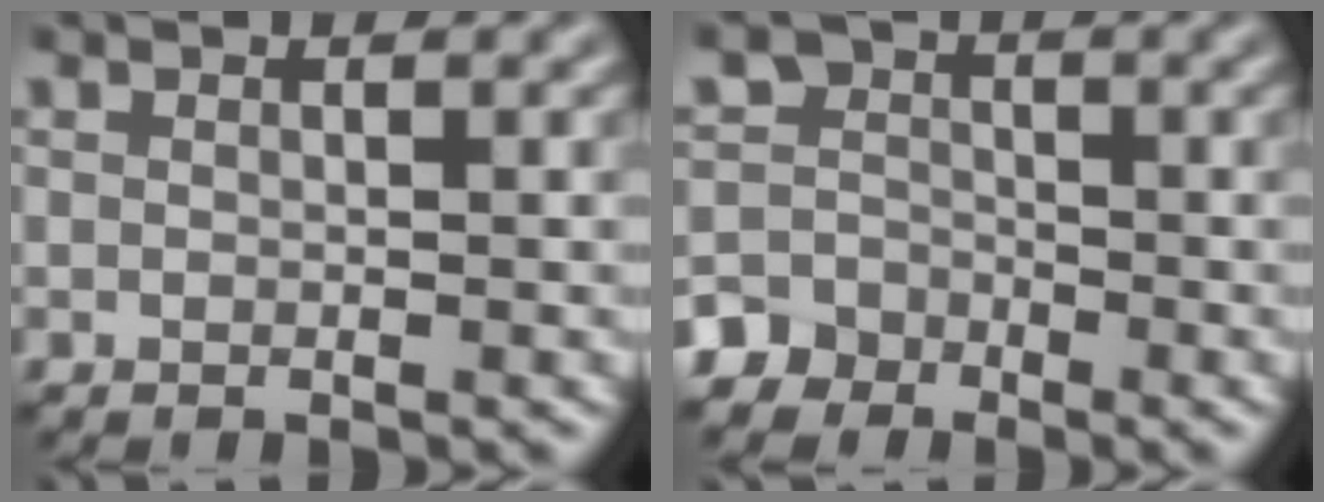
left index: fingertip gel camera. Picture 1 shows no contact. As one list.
[{"total": 5.7, "force": [-3.5, 4.4, 0.8], "torque": [0.006, -0.002, -0.074]}]